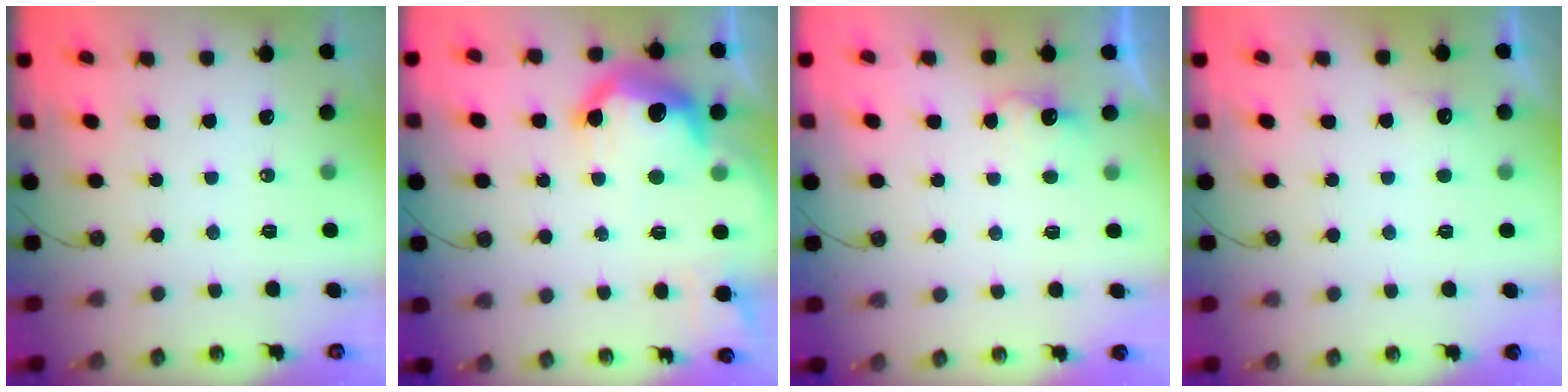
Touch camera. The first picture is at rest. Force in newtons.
{"total": 15.3, "press": 15.3, "slide": 0.7}
{"total": 2.8, "press": 2.7, "slide": 0.9}
{"total": 4.4, "press": 4.2, "slide": 1.2}